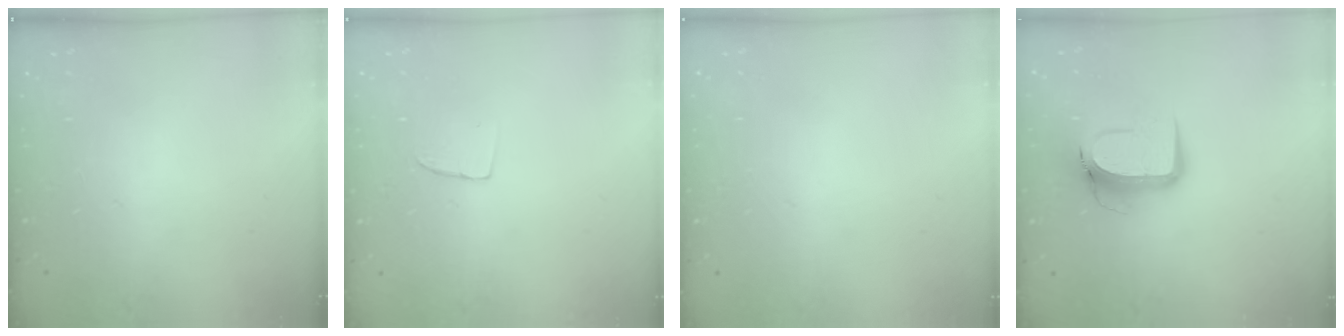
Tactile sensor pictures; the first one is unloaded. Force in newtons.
{"total": 2.9, "press": 2.9, "slide": 0.2}
{"total": 0.0}
{"total": 11.3, "press": 11.2, "slide": 1.3}